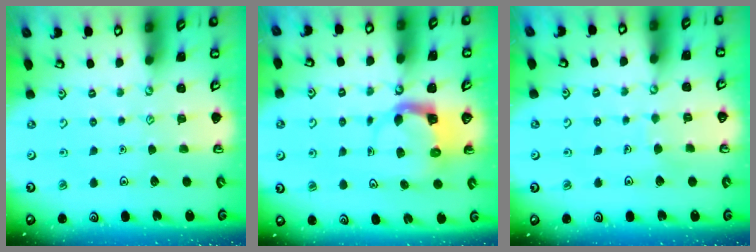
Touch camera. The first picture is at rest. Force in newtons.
{"total": 3.7, "press": 3.6, "slide": 0.7}
{"total": 2.2, "press": 2.2, "slide": 0.1}